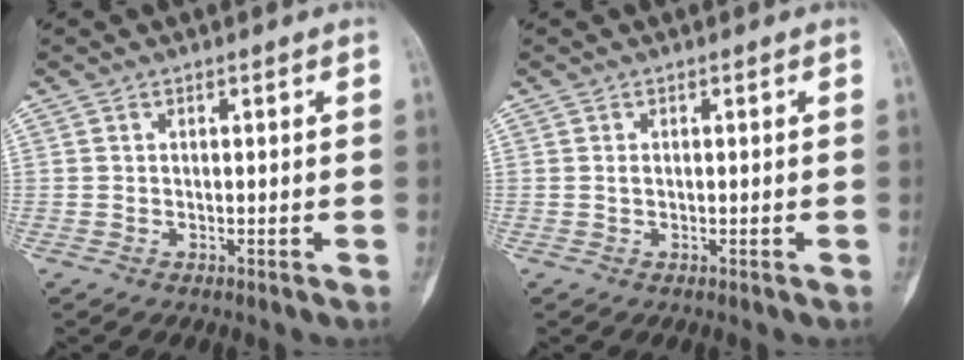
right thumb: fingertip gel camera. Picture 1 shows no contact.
{"total": 0.5, "force": [0.1, 0.3, 0.4], "torque": [-0.009, 0.001, 0.002]}